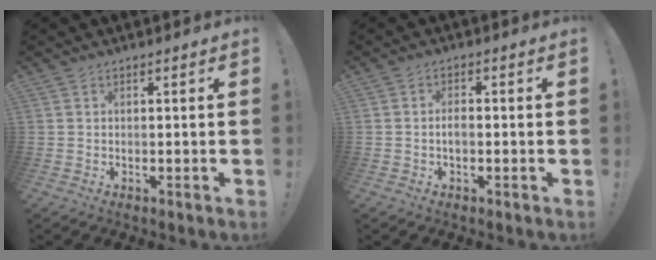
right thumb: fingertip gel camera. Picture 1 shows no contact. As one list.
[{"total": 2.2, "force": [-0.7, 0.9, 1.9], "torque": [-0.036, 0.001, -0.015]}]